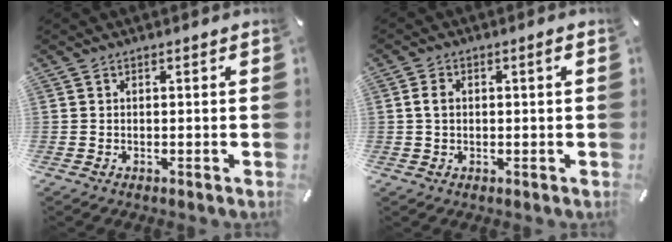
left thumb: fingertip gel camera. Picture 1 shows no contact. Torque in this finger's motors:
{"motor_torque": [0.62, 0.60, 0.11, -0.10, 0.05]}